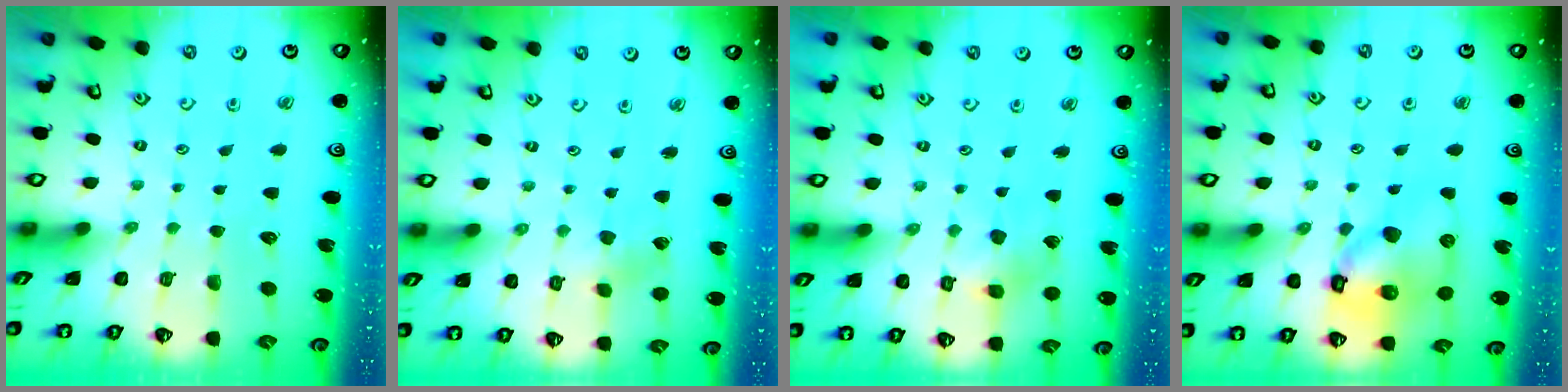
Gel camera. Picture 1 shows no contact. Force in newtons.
{"total": 2.5, "press": 2.4, "slide": 0.6}
{"total": 6.9, "press": 6.8, "slide": 0.8}
{"total": 14.9, "press": 14.7, "slide": 2.4}